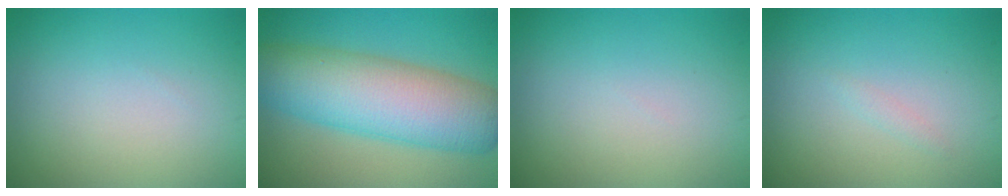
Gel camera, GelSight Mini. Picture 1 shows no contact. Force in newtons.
{"total": 10.2, "press": 10.2, "slide": 0.3}
{"total": 0.0}
{"total": 0.5, "press": 0.5, "slide": 0.0}